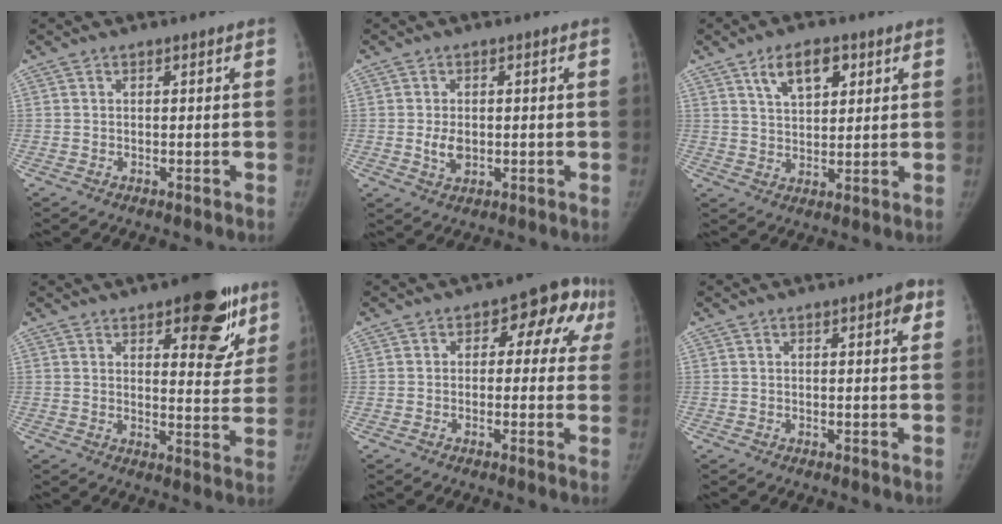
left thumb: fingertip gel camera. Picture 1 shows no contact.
{"total": 3.6, "force": [-0.4, 2.4, 2.6], "torque": [-0.040, -0.003, -0.001]}
{"total": 7.9, "force": [4.0, 4.2, 5.4], "torque": [-0.068, -0.015, 0.069]}
{"total": 15.7, "force": [8.5, 6.5, 11.5], "torque": [-0.090, -0.038, 0.109]}
{"total": 9.9, "force": [2.6, 6.1, 7.4], "torque": [-0.031, 0.025, 0.021]}
{"total": 3.2, "force": [1.4, 1.0, 2.7], "torque": [-0.026, 0.000, 0.013]}